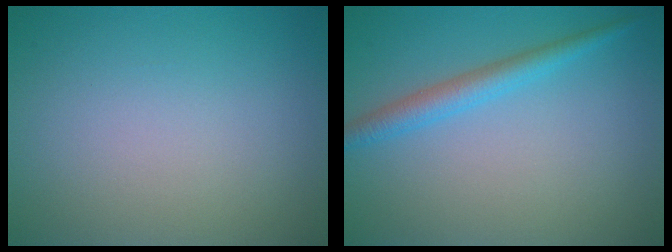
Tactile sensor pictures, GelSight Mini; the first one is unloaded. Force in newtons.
{"total": 2.5, "press": 2.5, "slide": 0.1}